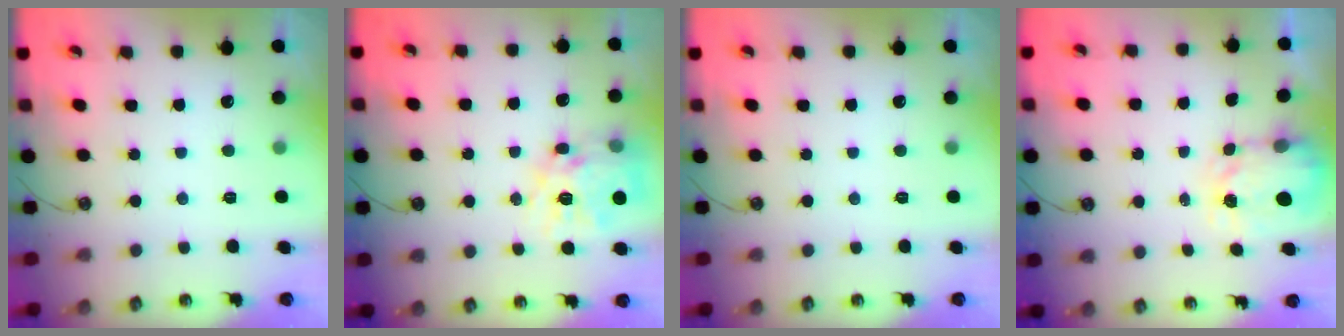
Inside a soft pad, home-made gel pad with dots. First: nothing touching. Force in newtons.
{"total": 15.4, "press": 15.3, "slide": 1.3}
{"total": 0.0}
{"total": 3.7, "press": 3.7, "slide": 0.4}